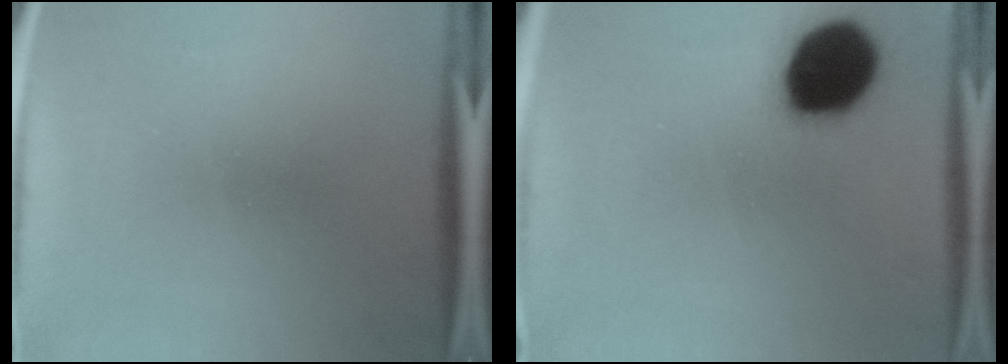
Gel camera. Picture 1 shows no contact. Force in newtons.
{"total": 19.1}